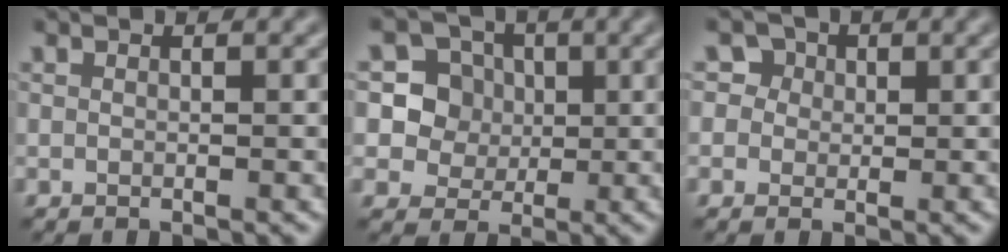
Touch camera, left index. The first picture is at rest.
{"total": 4.1, "force": [0.4, 3.9, 1.2], "torque": [-0.018, -0.002, 0.005]}
{"total": 3.5, "force": [1.5, 3.1, 1.1], "torque": [-0.013, 0.009, 0.009]}